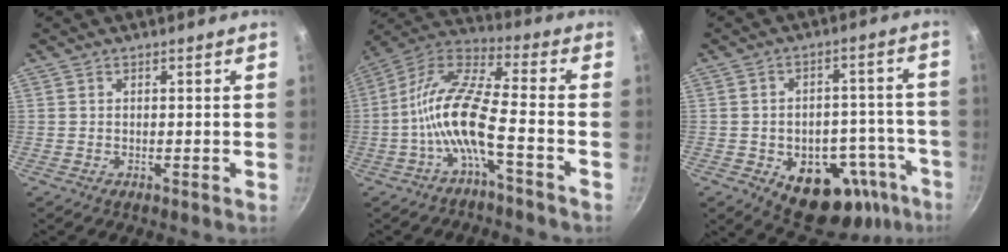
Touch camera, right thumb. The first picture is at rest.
{"total": 12.5, "force": [-4.0, 2.6, 11.5], "torque": [-0.253, 0.066, -0.085]}
{"total": 17.2, "force": [-8.5, 9.9, 11.1], "torque": [-0.113, 0.054, -0.109]}